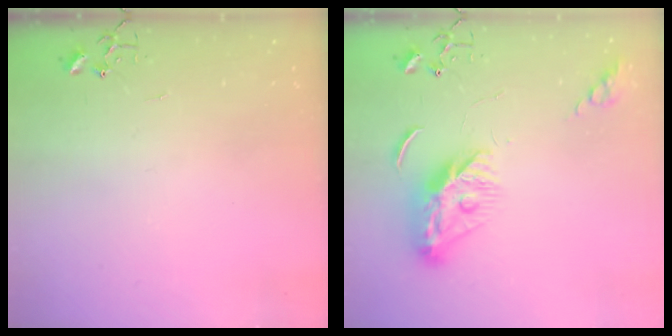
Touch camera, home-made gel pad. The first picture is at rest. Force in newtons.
{"total": 9.5, "press": 9.5, "slide": 0.5}